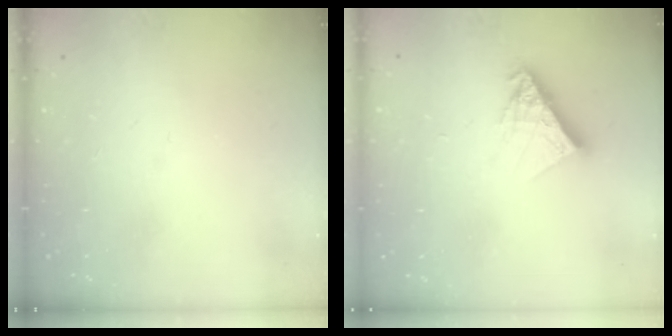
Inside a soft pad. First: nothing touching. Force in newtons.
{"total": 10.2, "press": 10.2, "slide": 0.9}